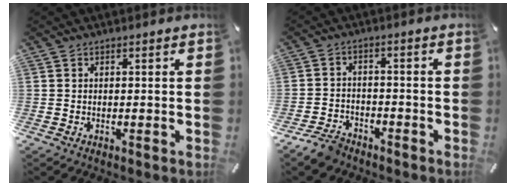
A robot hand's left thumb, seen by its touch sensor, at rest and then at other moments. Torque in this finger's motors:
{"motor_torque": [0.16, 0.75, 0.28, 0.33, 0.03]}